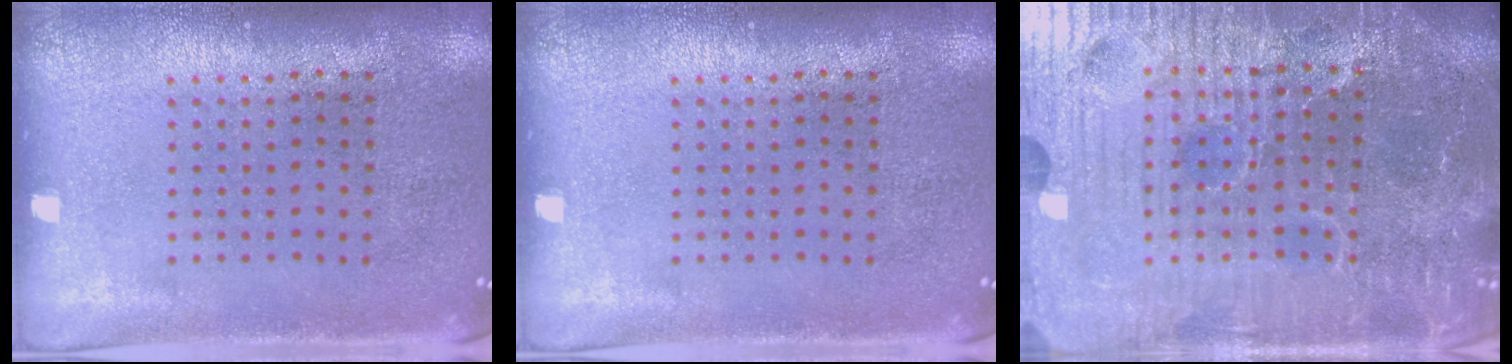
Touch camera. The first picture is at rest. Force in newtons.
{"total": 0.0}
{"total": 6.6, "press": 6.1, "slide": 2.5}